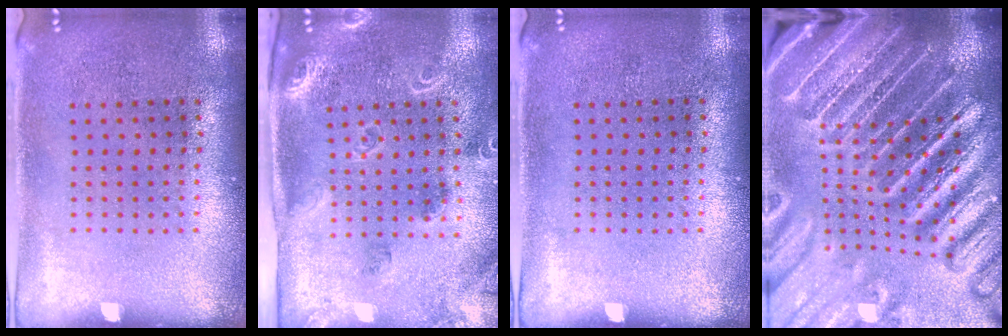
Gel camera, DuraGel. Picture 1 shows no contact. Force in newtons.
{"total": 1.7, "press": 1.7, "slide": 0.3}
{"total": 0.0}
{"total": 5.4, "press": 4.8, "slide": 2.7}